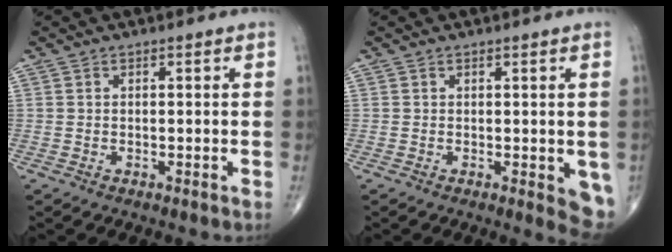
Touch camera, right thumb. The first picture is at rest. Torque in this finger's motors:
{"motor_torque": [1.21, 1.18, 1.13, -0.28, 0.21]}